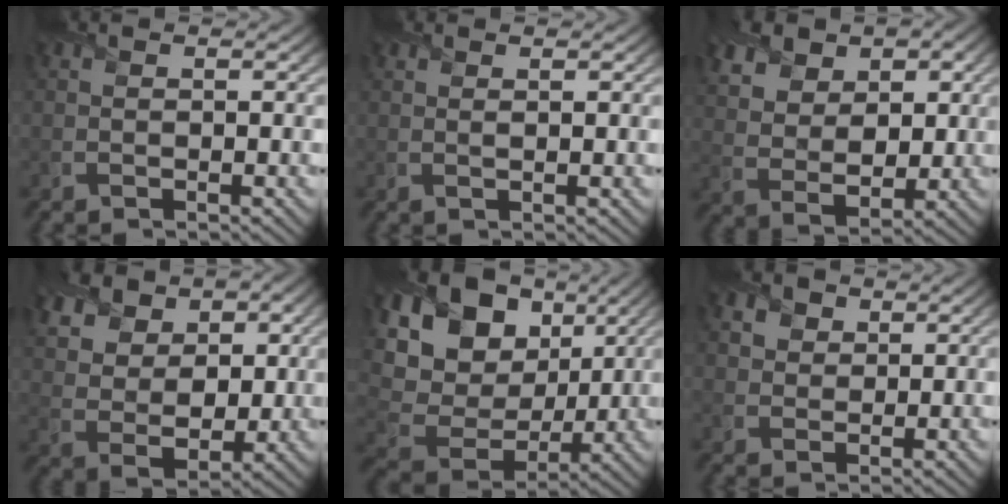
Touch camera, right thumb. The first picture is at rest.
{"total": 0.9, "force": [0.7, 0.1, 0.7], "torque": [-0.017, 0.002, 0.012]}
{"total": 8.3, "force": [4.2, 5.4, 4.6], "torque": [-0.125, 0.006, 0.071]}
{"total": 10.0, "force": [4.8, 6.8, 5.5], "torque": [-0.146, 0.002, 0.089]}
{"total": 18.5, "force": [7.8, 13.7, 9.6], "torque": [-0.258, 0.055, 0.168]}
{"total": 3.9, "force": [2.3, 2.7, 1.6], "torque": [-0.050, 0.000, 0.044]}